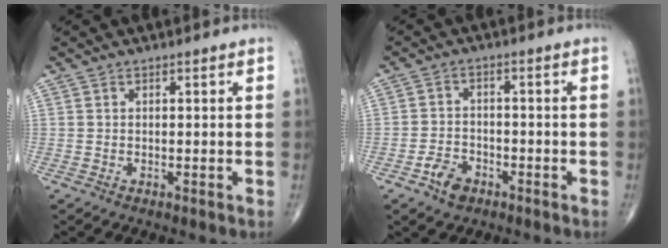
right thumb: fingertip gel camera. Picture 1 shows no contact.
{"total": 4.6, "force": [-2.7, 3.0, 2.2], "torque": [-0.030, 0.017, -0.048]}